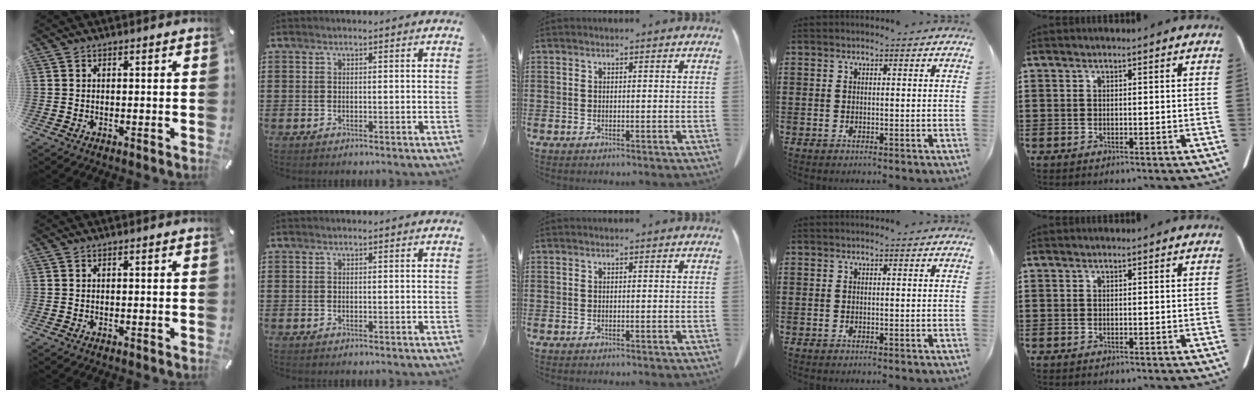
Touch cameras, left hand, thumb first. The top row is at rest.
{}